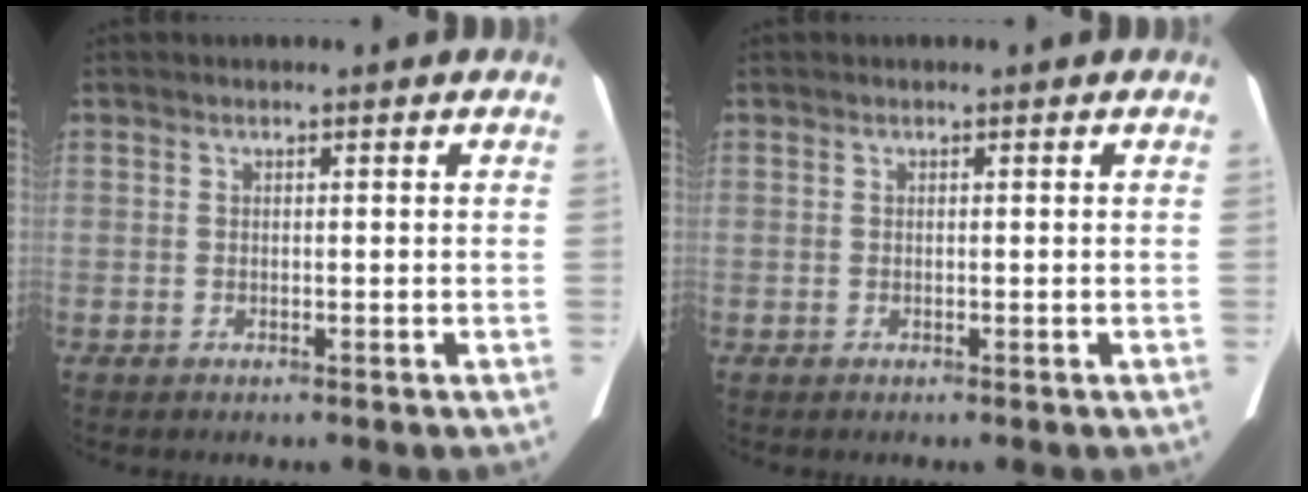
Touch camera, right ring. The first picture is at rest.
{"total": 0.0}